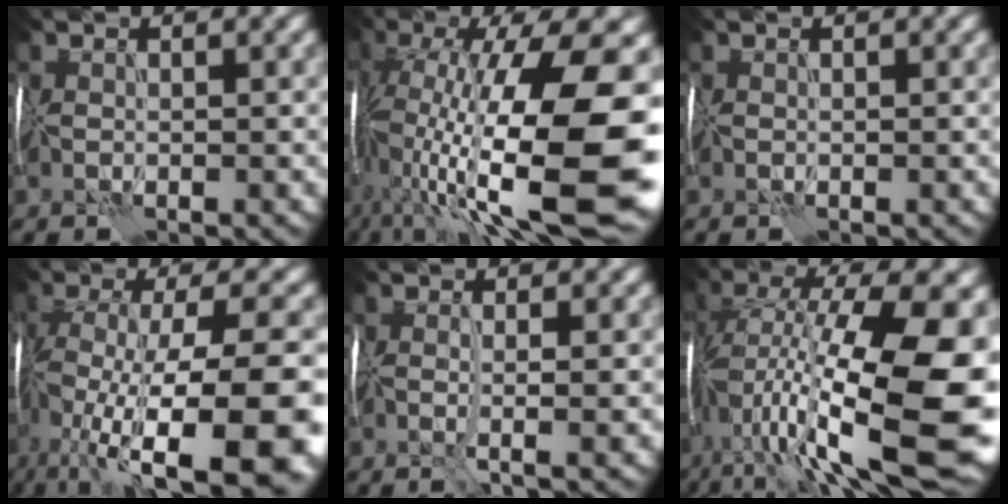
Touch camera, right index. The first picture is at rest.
{"total": 18.5, "force": [-2.9, 6.4, 17.1], "torque": [-0.303, 0.002, -0.053]}
{"total": 0.0}
{"total": 16.6, "force": [-7.4, 4.9, 14.0], "torque": [-0.246, -0.001, -0.108]}
{"total": 2.2, "force": [-0.1, 0.4, 2.2], "torque": [-0.031, -0.002, -0.004]}
{"total": 18.4, "force": [-3.1, 6.8, 16.9], "torque": [-0.302, 0.019, -0.058]}